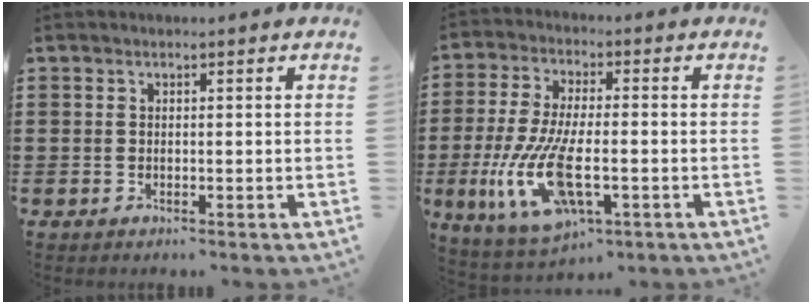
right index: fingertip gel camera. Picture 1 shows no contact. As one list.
[{"total": 13.0, "force": [-3.8, 5.0, 11.4], "torque": [-0.260, -0.021, -0.069]}]